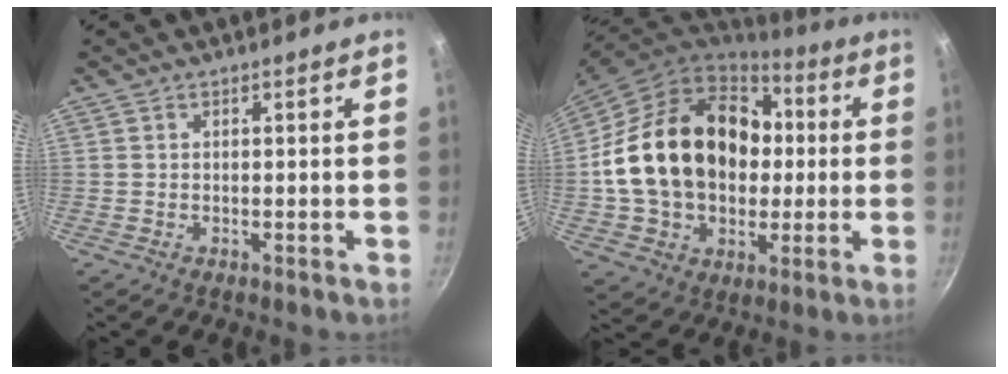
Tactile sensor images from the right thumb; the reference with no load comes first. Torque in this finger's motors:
{"motor_torque": [-0.08, 3.90, 1.59, -1.18, 0.55]}